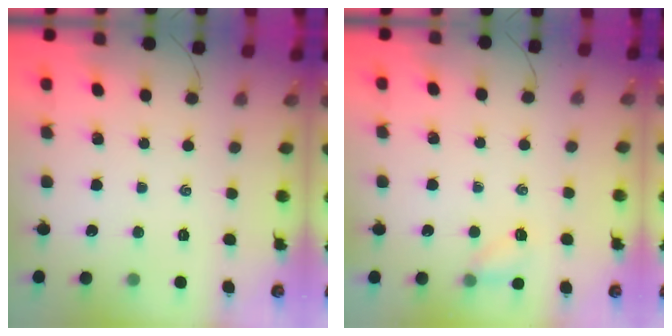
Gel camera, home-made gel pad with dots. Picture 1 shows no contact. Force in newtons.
{"total": 4.9, "press": 4.7, "slide": 1.5}